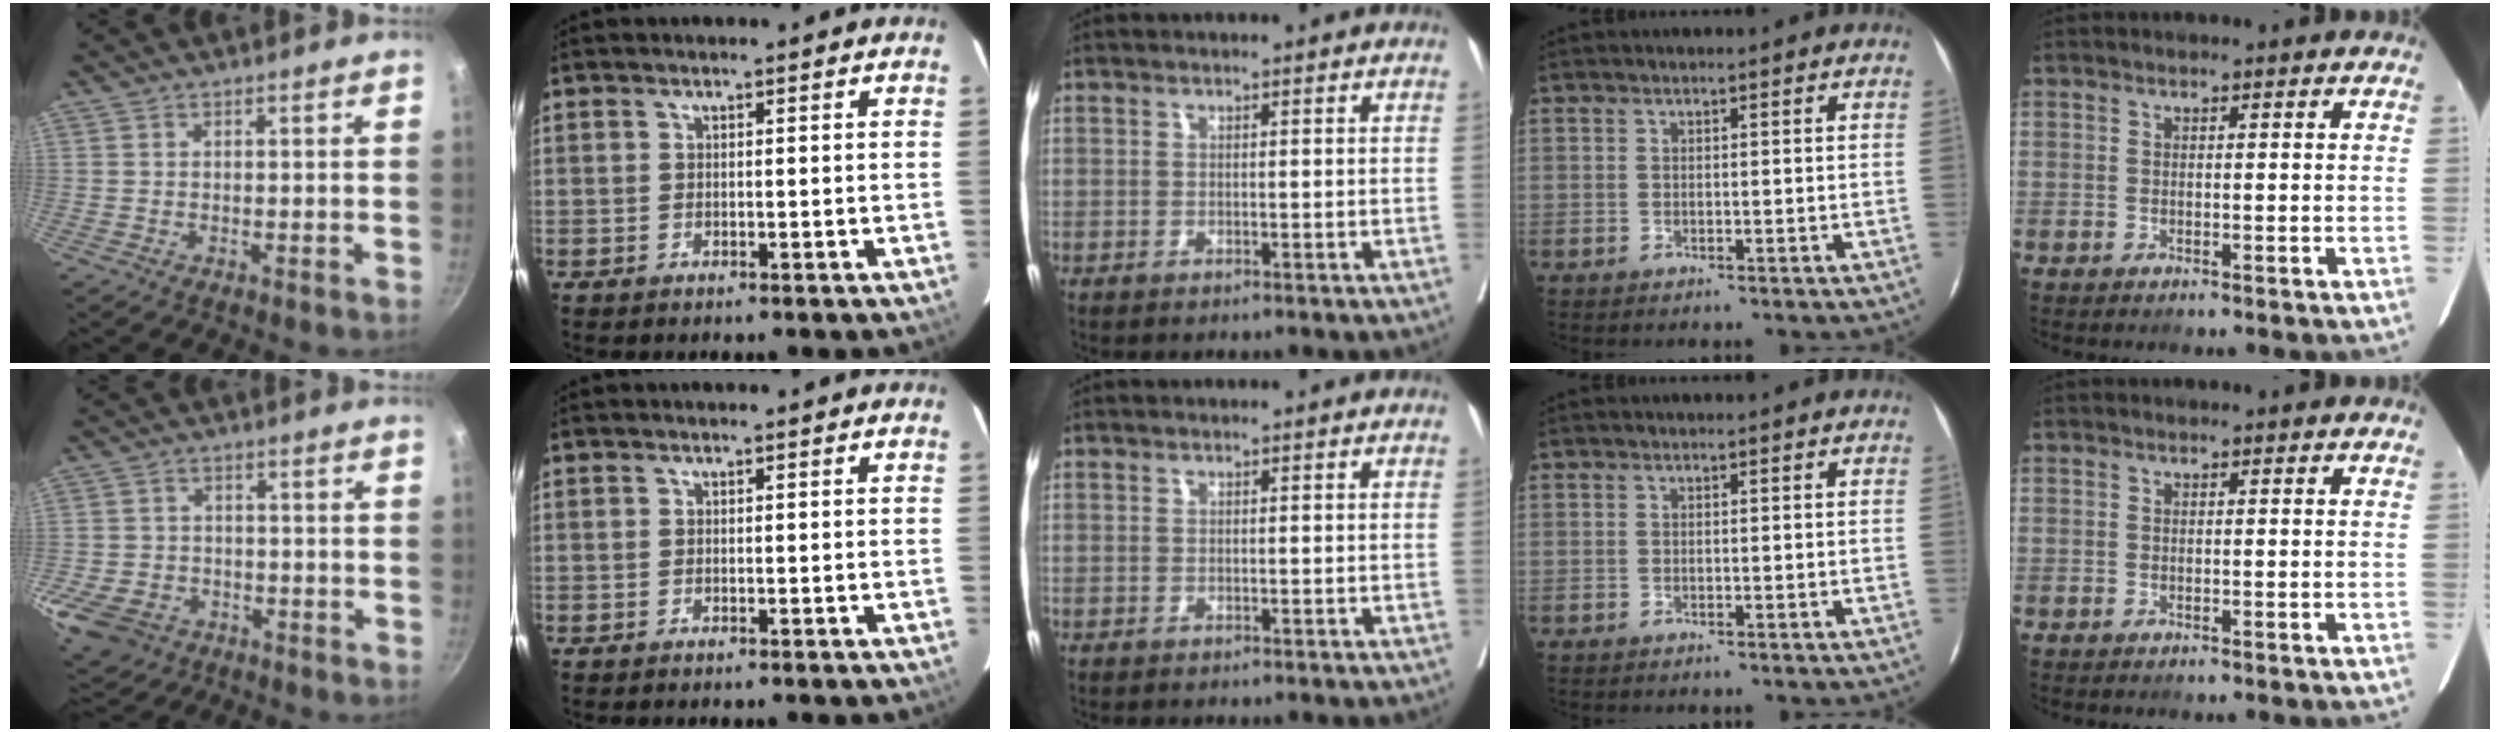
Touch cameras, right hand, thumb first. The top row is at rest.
{"thumb": {"total": 12.0, "force": [-5.3, 9.3, 5.4], "torque": [-0.130, 0.019, -0.080]}}